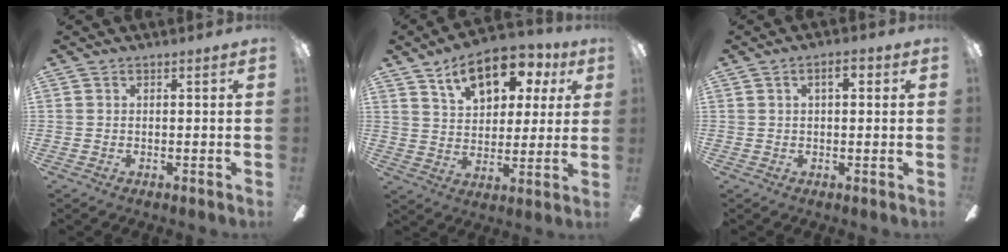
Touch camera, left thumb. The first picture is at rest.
{"total": 14.9, "force": [8.4, 8.4, 9.0], "torque": [-0.132, -0.025, 0.146]}
{"total": 3.7, "force": [1.5, 1.6, 3.0], "torque": [-0.038, -0.001, 0.018]}